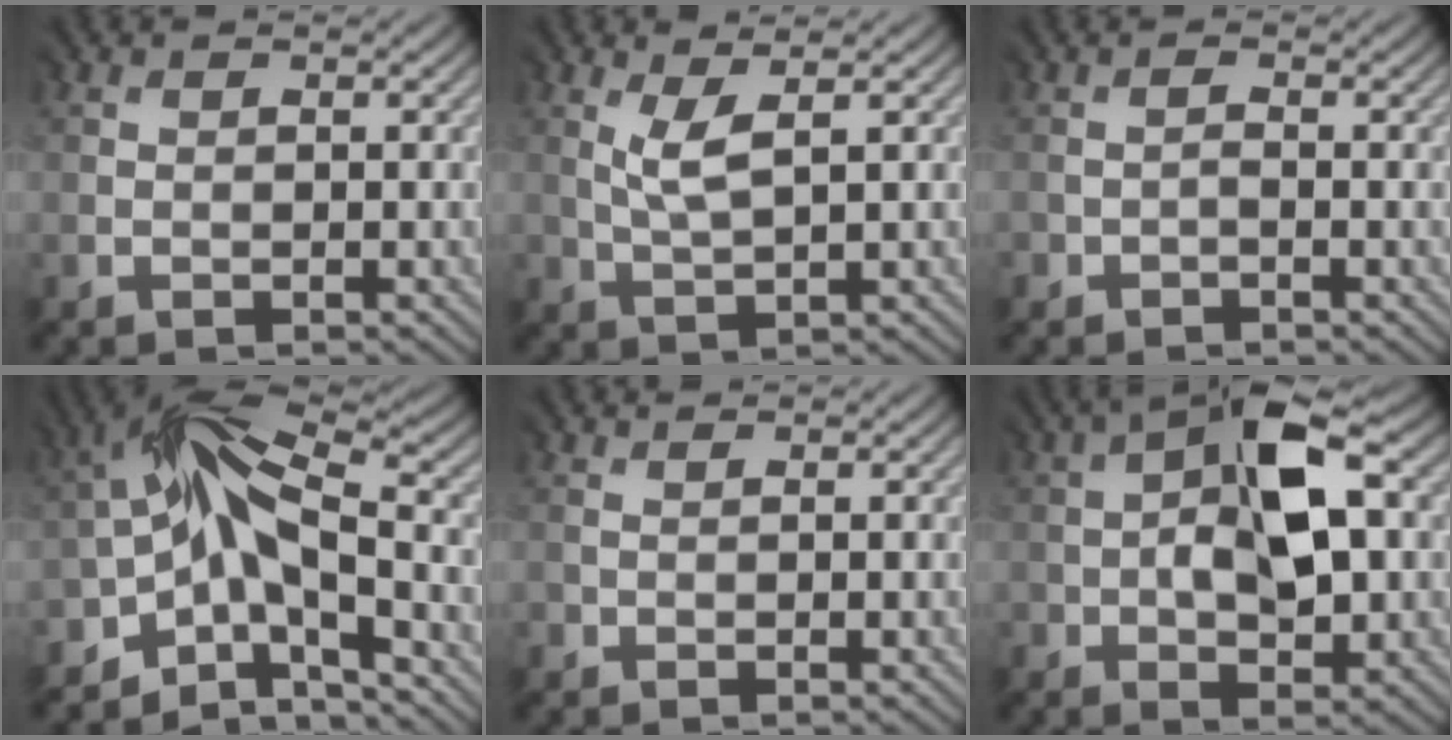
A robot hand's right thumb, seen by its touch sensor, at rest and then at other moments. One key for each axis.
{"total": 2.6, "fx": 1.2, "fy": 0.6, "fz": 2.2, "tx": -0.061, "ty": 0.001, "tz": 0.029}
{"total": 0.8, "fx": -0.8, "fy": -0.1, "fz": -0.1, "tx": 0.001, "ty": 0.002, "tz": -0.017}
{"total": 7.7, "fx": -3.0, "fy": 3.2, "fz": 6.3, "tx": -0.099, "ty": 0.019, "tz": -0.072}
{"total": 0.0}
{"total": 8.9, "fx": 0.6, "fy": 4.9, "fz": 7.4, "tx": -0.136, "ty": 0.010, "tz": 0.007}